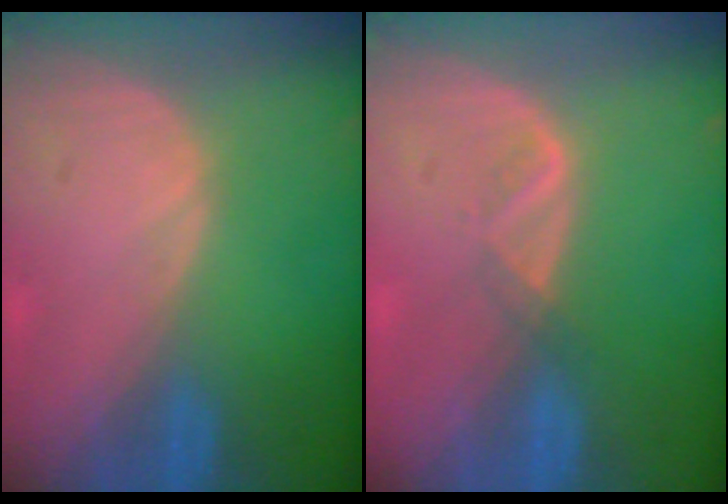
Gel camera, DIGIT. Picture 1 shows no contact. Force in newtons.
{"total": 1.6, "press": 1.5, "slide": 0.7}